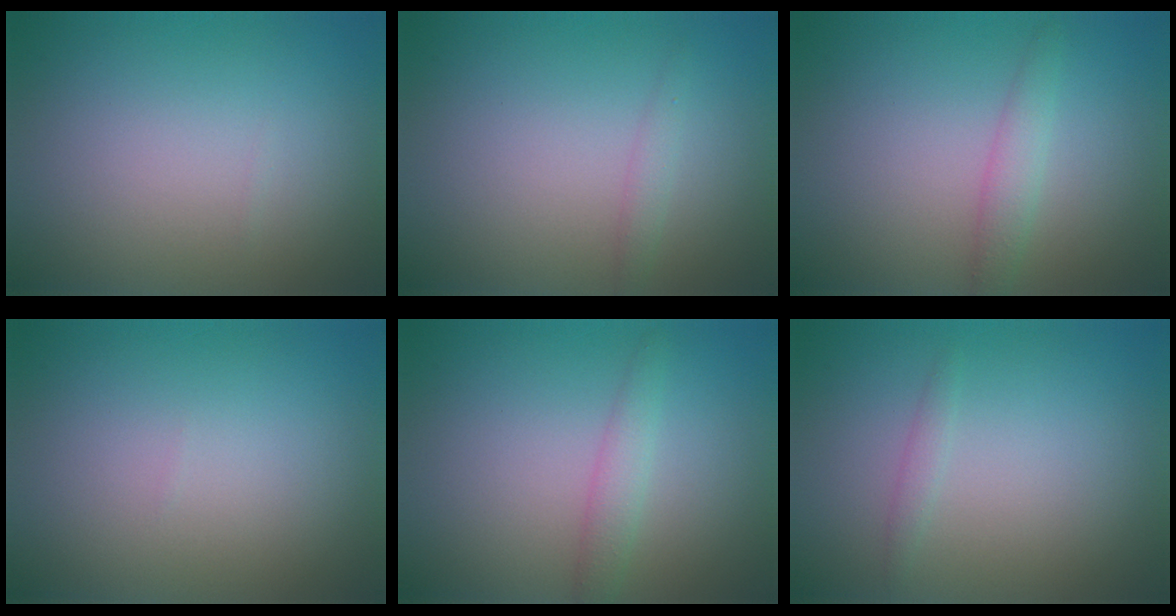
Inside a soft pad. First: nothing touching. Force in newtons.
{"total": 1.0, "press": 1.0, "slide": 0.0}
{"total": 1.8, "press": 1.8, "slide": 0.1}
{"total": 0.0}
{"total": 1.7, "press": 1.7, "slide": 0.1}
{"total": 0.9, "press": 0.9, "slide": 0.0}